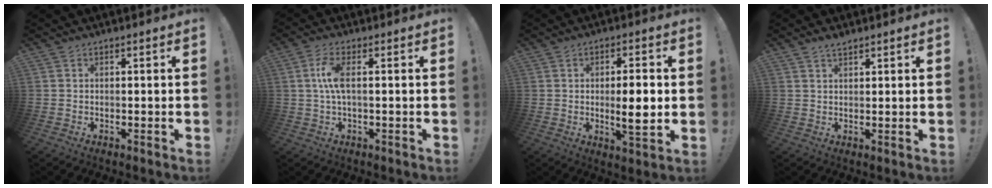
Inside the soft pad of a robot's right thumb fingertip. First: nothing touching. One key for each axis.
{"total": 7.1, "fx": 0.7, "fy": 2.3, "fz": 6.7, "tx": -0.137, "ty": -0.001, "tz": 0.011}
{"total": 8.6, "fx": -0.5, "fy": 2.2, "fz": 8.3, "tx": -0.122, "ty": -0.006, "tz": -0.014}
{"total": 2.4, "fx": 2.0, "fy": 0.7, "fz": 1.2, "tx": -0.016, "ty": -0.011, "tz": 0.035}